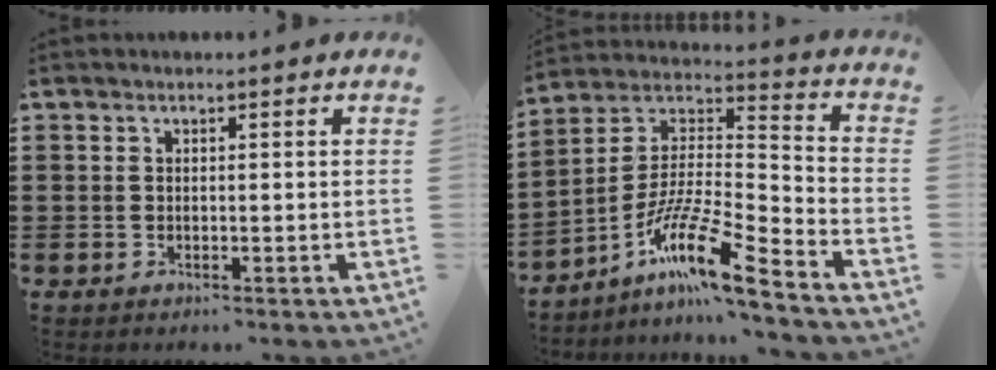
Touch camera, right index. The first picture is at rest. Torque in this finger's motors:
{"motor_torque": [-0.12, 0.17, 0.53, 0.18]}